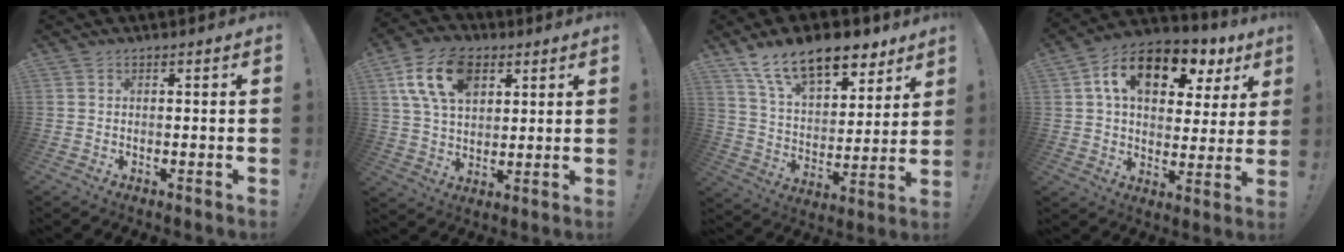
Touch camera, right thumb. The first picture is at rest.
{"total": 16.0, "force": [7.1, 10.2, 10.1], "torque": [-0.191, -0.013, 0.134]}
{"total": 18.4, "force": [12.1, 9.2, 10.3], "torque": [-0.164, -0.073, 0.218]}
{"total": 16.5, "force": [7.8, 9.7, 10.8], "torque": [-0.173, -0.026, 0.136]}